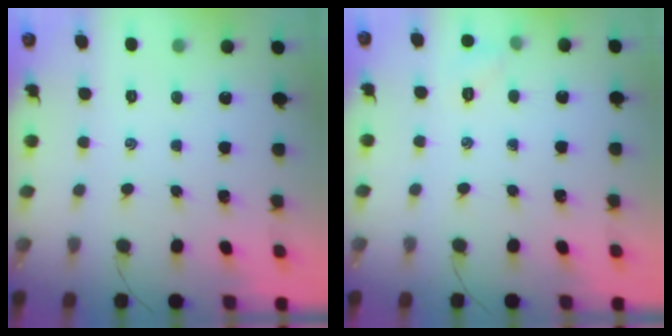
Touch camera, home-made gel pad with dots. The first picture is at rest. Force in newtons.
{"total": 5.0, "press": 4.7, "slide": 1.7}